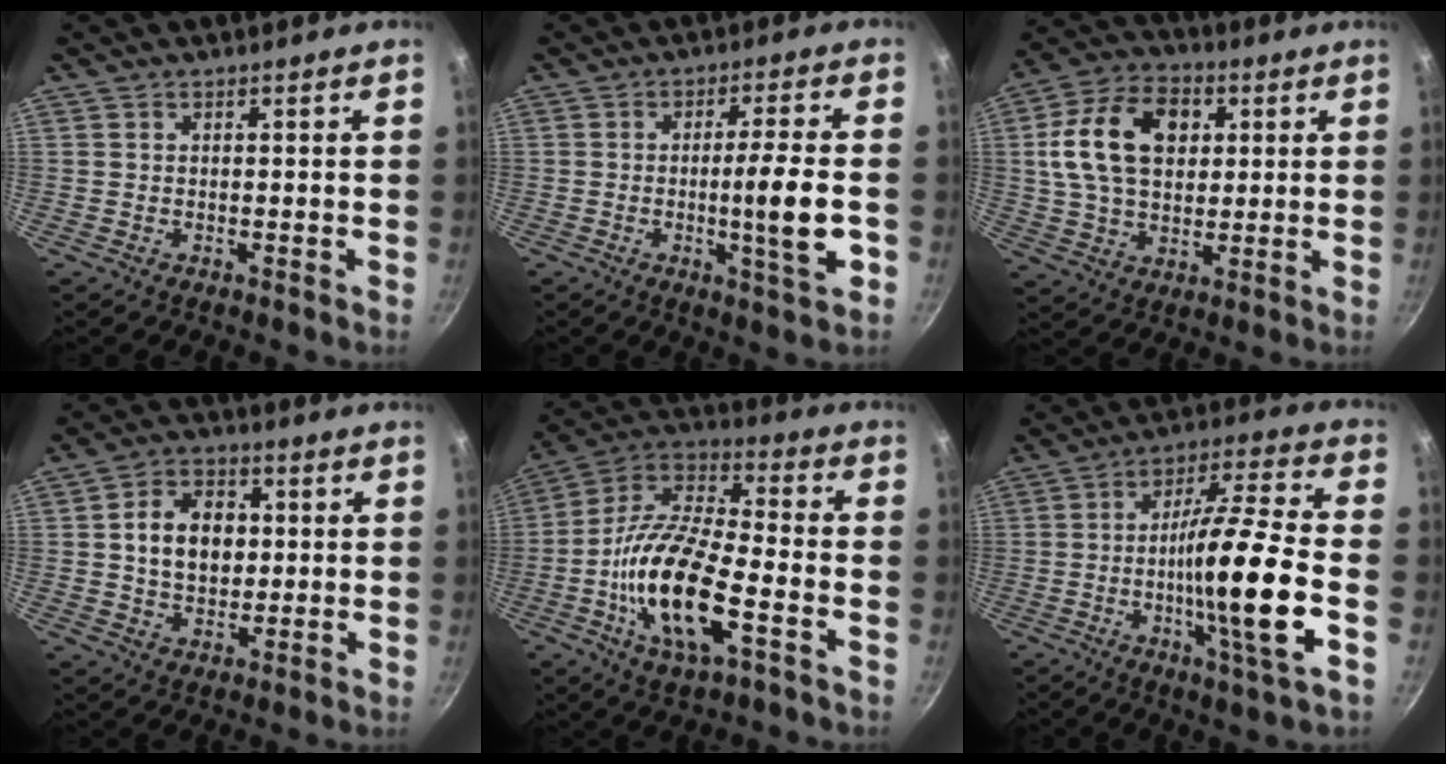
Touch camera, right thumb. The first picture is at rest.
{"total": 9.4, "force": [-2.1, 0.6, 9.2], "torque": [-0.146, 0.006, -0.033]}
{"total": 16.7, "force": [3.7, 11.5, 11.6], "torque": [-0.188, 0.009, 0.055]}
{"total": 10.3, "force": [1.1, 7.7, 6.8], "torque": [-0.090, 0.009, 0.014]}
{"total": 19.7, "force": [-6.1, 7.6, 17.2], "torque": [-0.329, 0.029, -0.133]}
{"total": 18.7, "force": [-4.3, 2.0, 18.1], "torque": [-0.296, 0.024, -0.077]}